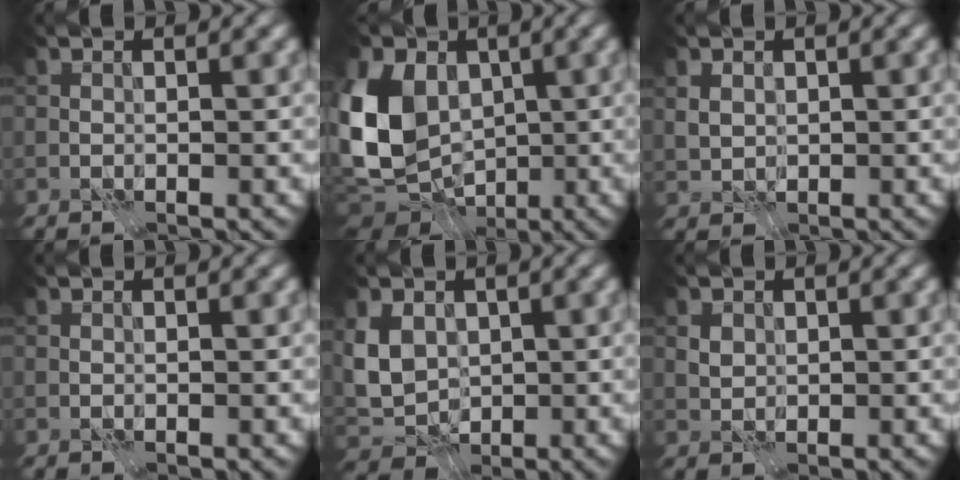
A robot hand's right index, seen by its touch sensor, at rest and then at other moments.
{"total": 12.1, "force": [0.3, 9.2, 7.8], "torque": [-0.192, -0.002, -0.005]}
{"total": 1.8, "force": [0.6, 1.4, 0.9], "torque": [-0.021, -0.001, 0.014]}
{"total": 0.0}
{"total": 4.9, "force": [1.1, 4.0, 2.7], "torque": [-0.063, -0.002, 0.020]}
{"total": 1.3, "force": [0.4, 1.1, 0.5], "torque": [-0.011, 0.000, 0.009]}